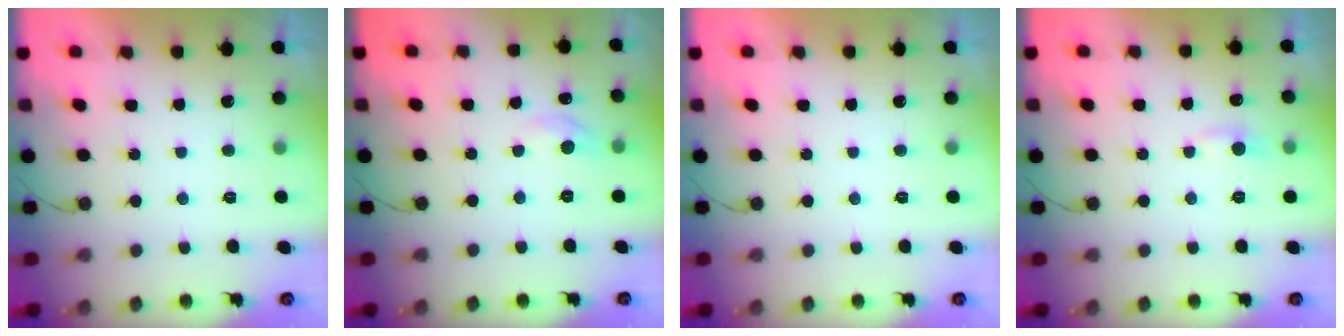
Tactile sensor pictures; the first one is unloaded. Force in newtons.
{"total": 6.3, "press": 6.3, "slide": 0.9}
{"total": 0.0}
{"total": 3.8, "press": 3.8, "slide": 0.4}